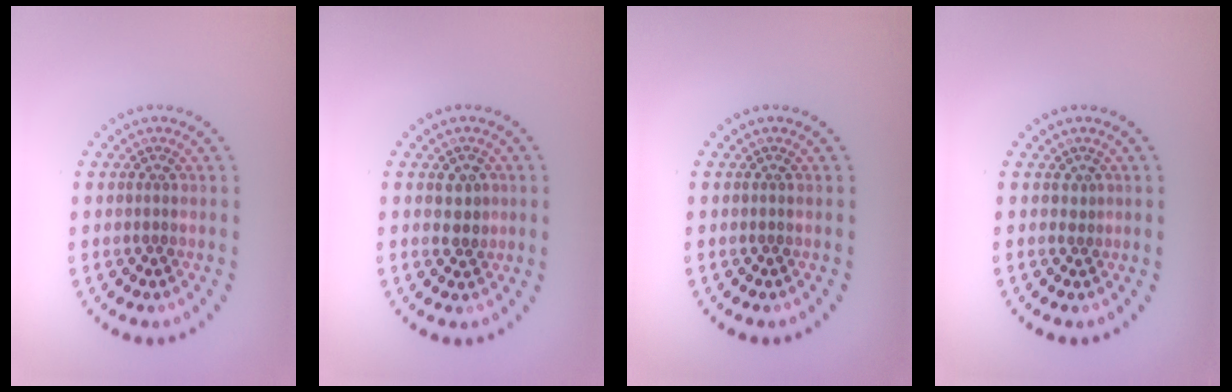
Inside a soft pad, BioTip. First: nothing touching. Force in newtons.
{"total": 1.8, "press": 1.7, "slide": 0.3}
{"total": 0.0}
{"total": 0.6, "press": 0.3, "slide": 0.5}